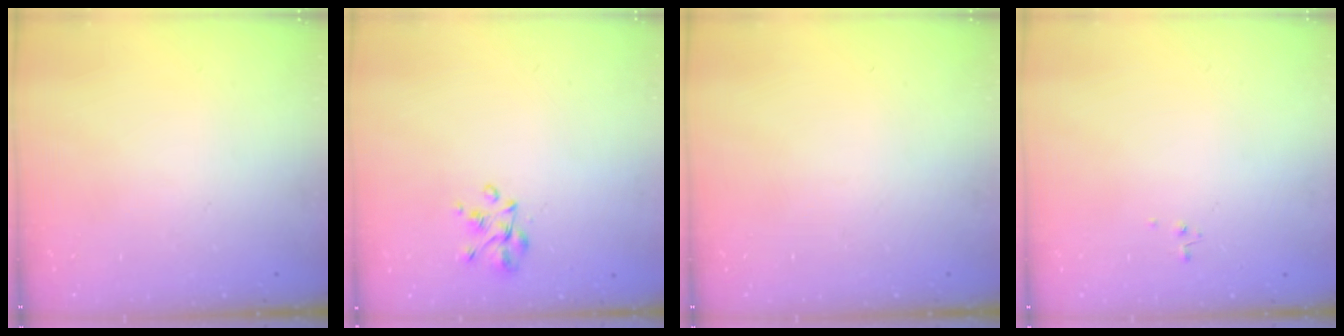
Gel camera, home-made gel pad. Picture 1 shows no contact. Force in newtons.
{"total": 3.9, "press": 3.7, "slide": 1.3}
{"total": 0.0}
{"total": 0.9, "press": 0.8, "slide": 0.3}